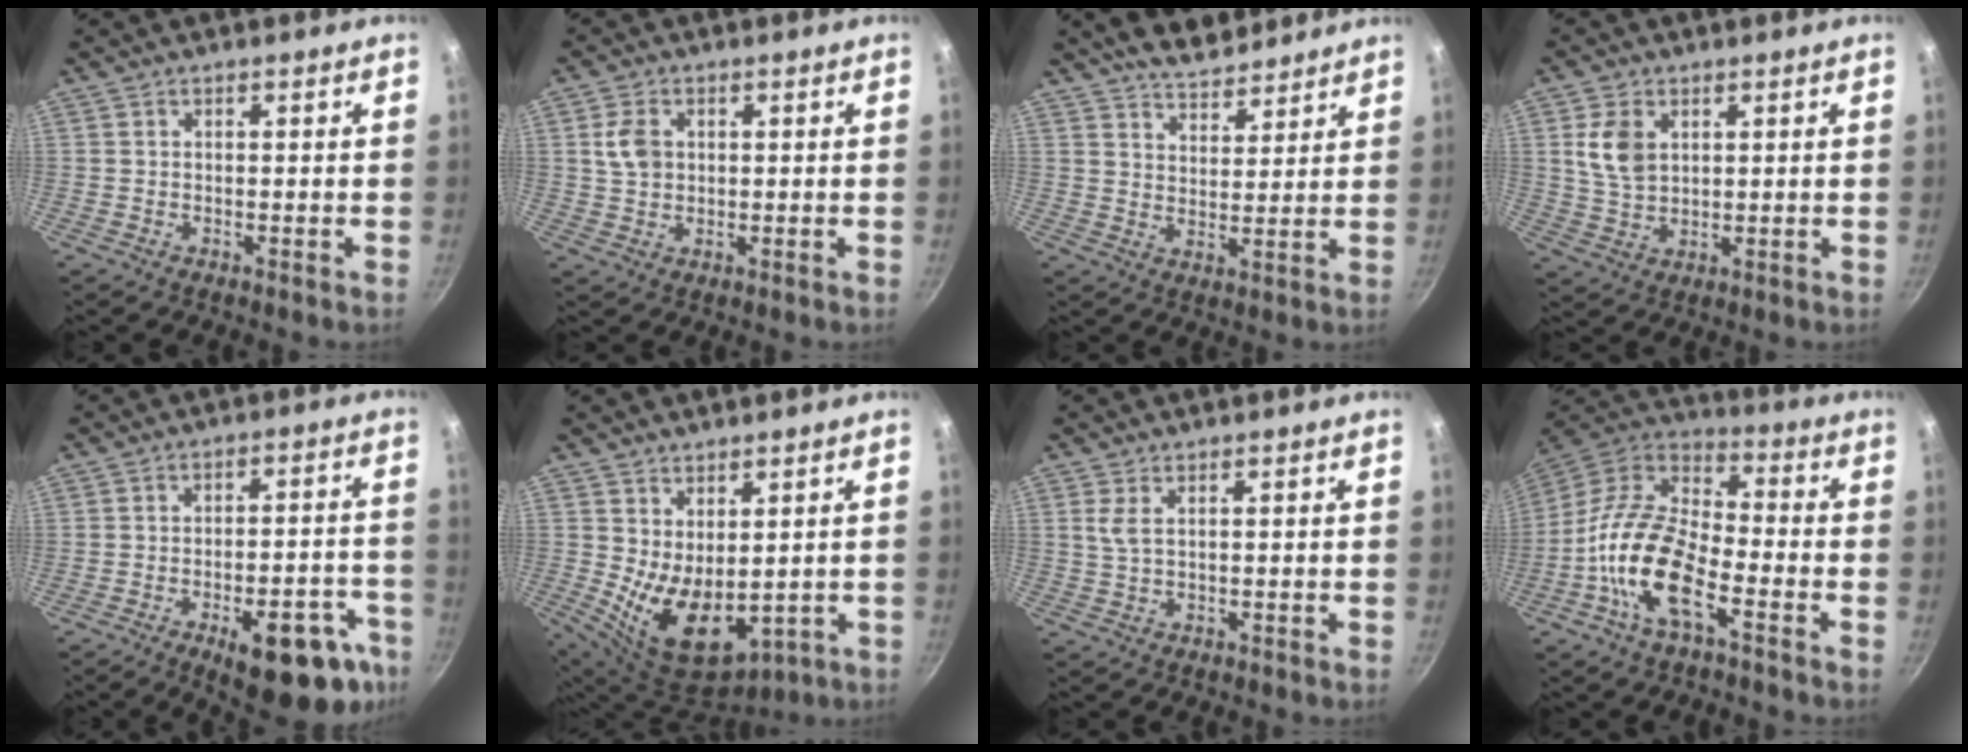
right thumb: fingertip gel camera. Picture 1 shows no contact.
{"total": 5.0, "force": [1.0, 3.7, 3.2], "torque": [-0.053, 0.000, 0.018]}
{"total": 9.2, "force": [7.8, 3.5, 3.3], "torque": [-0.027, -0.039, 0.128]}
{"total": 7.1, "force": [2.2, 4.8, 4.7], "torque": [-0.082, -0.011, 0.045]}
{"total": 17.1, "force": [-8.6, 7.1, 12.9], "torque": [-0.114, 0.038, -0.104]}
{"total": 11.4, "force": [0.7, 6.9, 9.0], "torque": [-0.126, -0.036, 0.041]}
{"total": 2.3, "force": [0.8, 0.9, 2.0], "torque": [-0.044, -0.004, 0.018]}
{"total": 16.5, "force": [-6.4, 7.5, 13.2], "torque": [-0.246, 0.048, -0.142]}